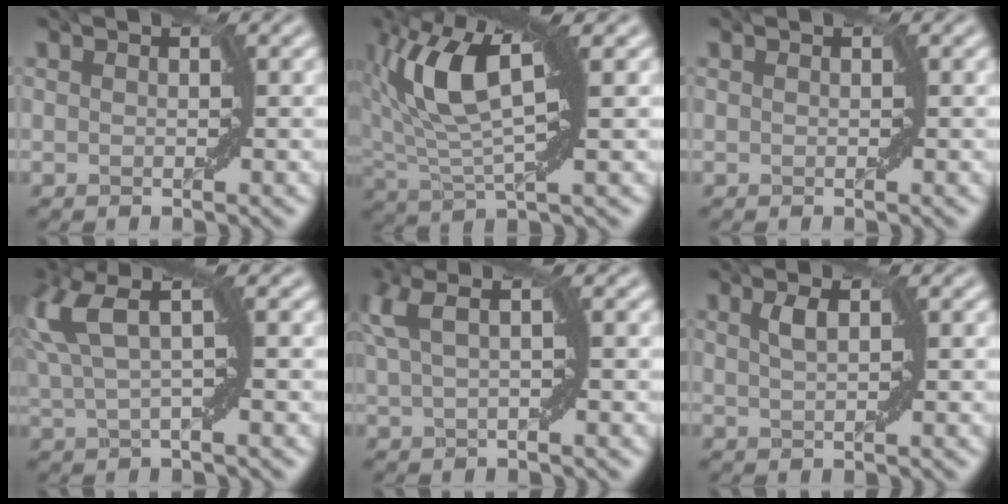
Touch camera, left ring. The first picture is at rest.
{"total": 8.9, "force": [2.5, 3.4, 7.8], "torque": [-0.166, 0.011, 0.043]}
{"total": 0.0}
{"total": 5.7, "force": [2.0, 1.5, 5.1], "torque": [-0.113, 0.016, 0.038]}
{"total": 4.1, "force": [1.6, 0.9, 3.6], "torque": [-0.066, 0.018, 0.029]}
{"total": 1.6, "force": [0.7, 0.4, 1.4], "torque": [-0.028, 0.004, 0.013]}